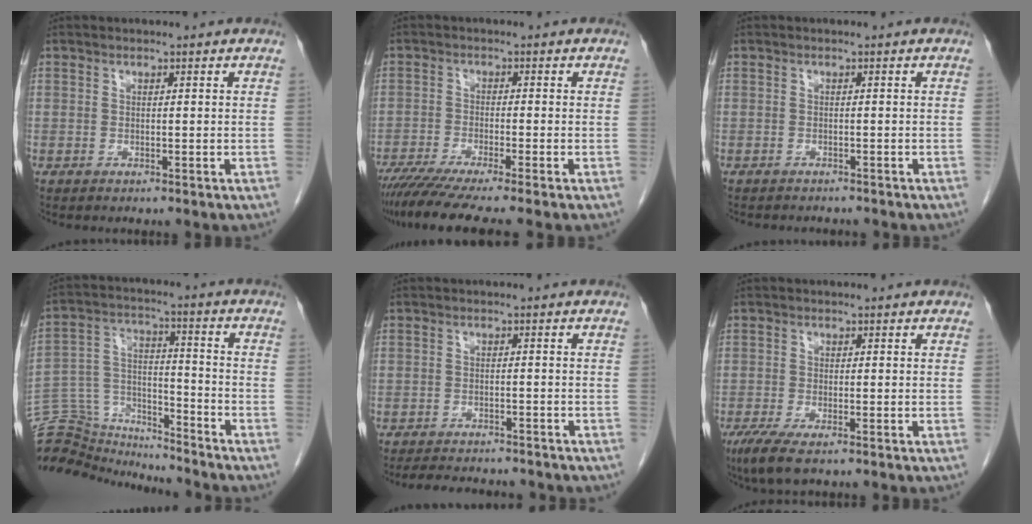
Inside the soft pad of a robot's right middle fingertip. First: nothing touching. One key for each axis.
{"total": 9.8, "fx": -8.0, "fy": -0.8, "fz": 5.7, "tx": -0.084, "ty": -0.029, "tz": -0.129}
{"total": 4.5, "fx": -4.1, "fy": 1.2, "fz": 1.4, "tx": -0.020, "ty": -0.005, "tz": -0.051}
{"total": 15.1, "fx": -14.5, "fy": 3.6, "fz": 1.6, "tx": -0.049, "ty": 0.055, "tz": -0.241}
{"total": 10.1, "fx": -9.1, "fy": 2.5, "fz": 3.6, "tx": -0.061, "ty": -0.004, "tz": -0.115}
{"total": 4.4, "fx": -2.8, "fy": 0.8, "fz": 3.3, "tx": -0.070, "ty": -0.016, "tz": -0.049}